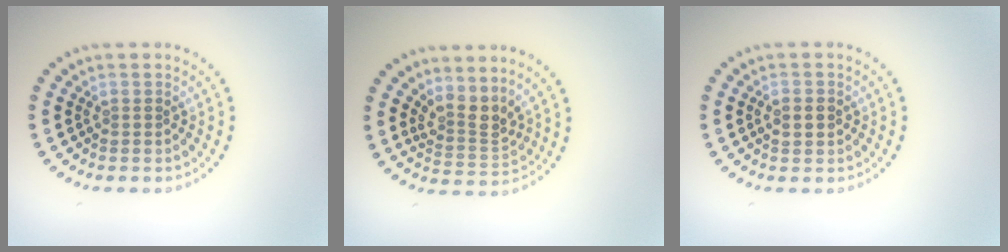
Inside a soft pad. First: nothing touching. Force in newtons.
{"total": 2.8, "press": 2.0, "slide": 2.0}
{"total": 2.2, "press": 2.2, "slide": 0.1}